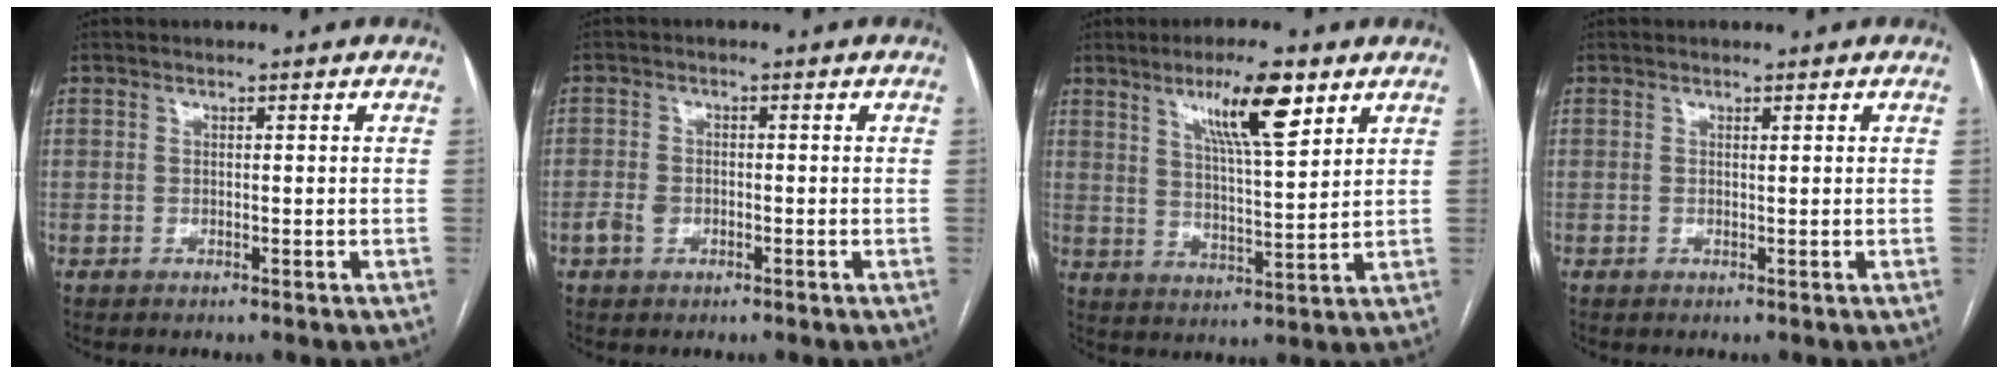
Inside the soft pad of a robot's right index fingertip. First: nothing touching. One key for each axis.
{"total": 2.2, "fx": -1.0, "fy": 1.5, "fz": 1.3, "tx": -0.024, "ty": 0.006, "tz": -0.014}
{"total": 10.6, "fx": 6.1, "fy": 1.3, "fz": 8.6, "tx": -0.147, "ty": 0.000, "tz": 0.103}
{"total": 0.0}